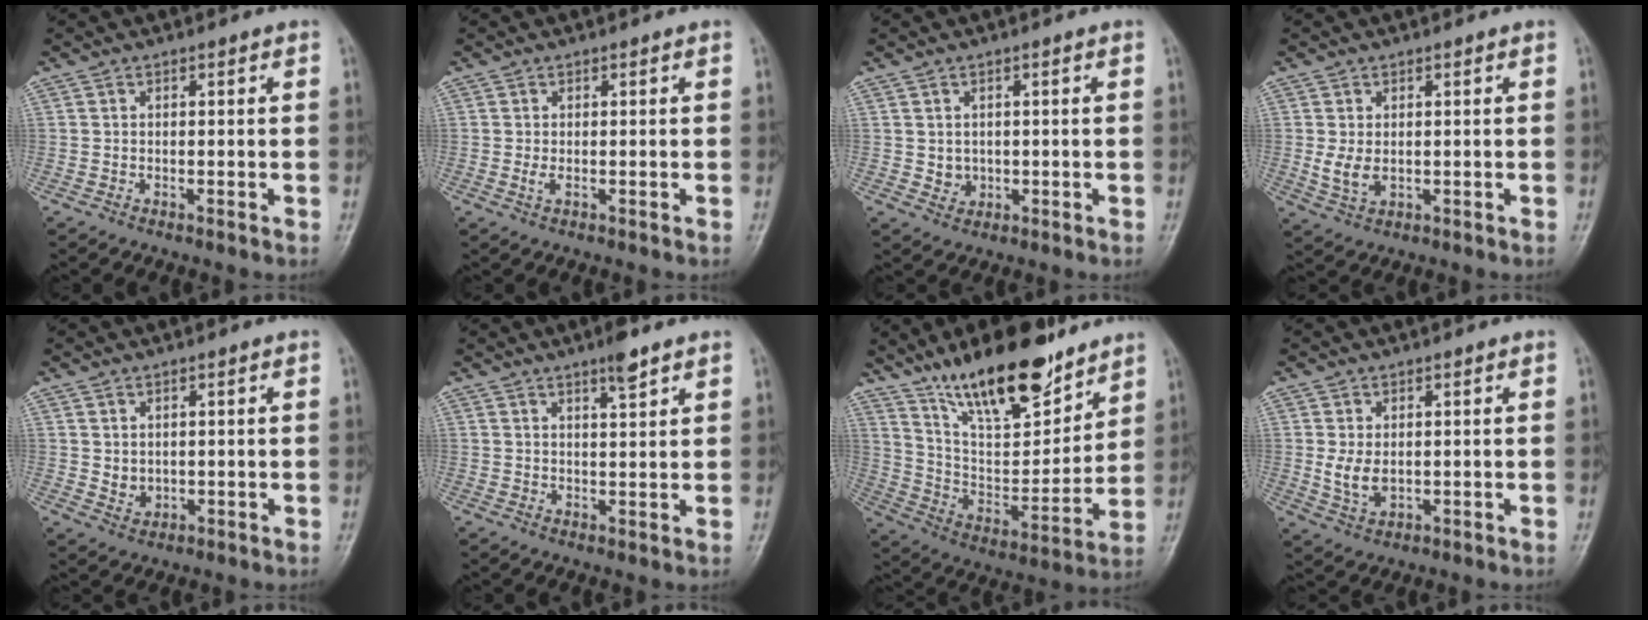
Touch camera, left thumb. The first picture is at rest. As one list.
[{"total": 1.6, "force": [0.1, 0.7, 1.4], "torque": [-0.026, 0.000, 0.005]}, {"total": 2.5, "force": [0.2, 2.3, 1.1], "torque": [-0.008, -0.001, 0.009]}, {"total": 4.1, "force": [0.3, 2.6, 3.1], "torque": [-0.059, -0.009, 0.011]}, {"total": 2.8, "force": [0.6, 2.2, 1.7], "torque": [-0.019, -0.009, 0.018]}, {"total": 4.0, "force": [2.8, 0.8, 2.8], "torque": [-0.040, -0.016, 0.044]}, {"total": 21.6, "force": [15.4, 7.7, 13.1], "torque": [-0.169, -0.079, 0.271]}, {"total": 4.6, "force": [0.5, 2.9, 3.5], "torque": [-0.060, -0.011, 0.016]}]